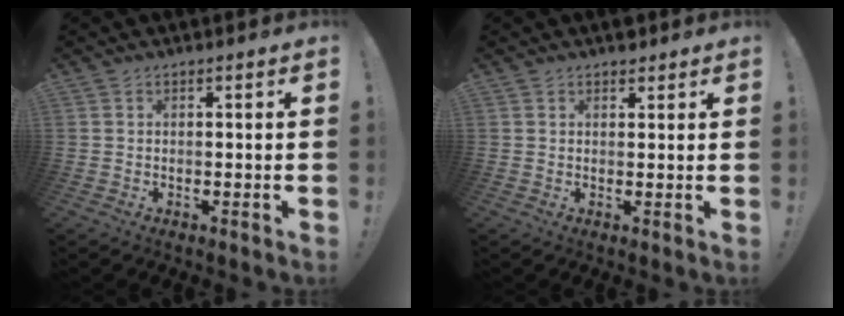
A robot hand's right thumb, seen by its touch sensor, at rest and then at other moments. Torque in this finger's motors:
{"motor_torque": [-0.44, 0.50, 0.23, 0.44, -0.11]}